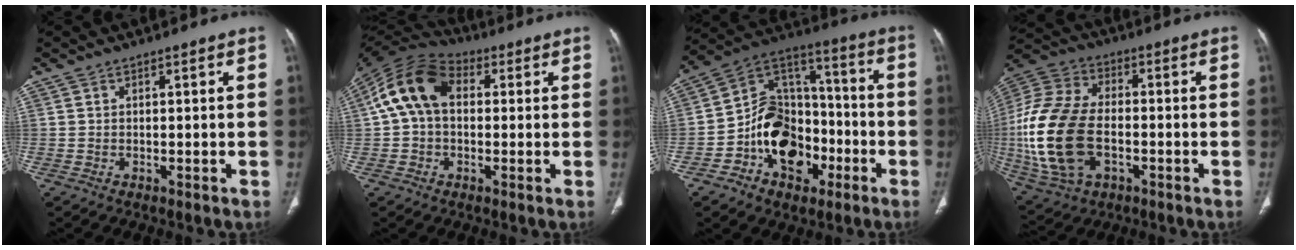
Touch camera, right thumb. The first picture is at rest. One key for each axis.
{"total": 12.9, "fx": 1.8, "fy": 8.8, "fz": 9.2, "tx": -0.170, "ty": 0.039, "tz": 0.021}
{"total": 17.8, "fx": -6.2, "fy": 13.0, "fz": 10.4, "tx": -0.123, "ty": 0.068, "tz": -0.103}
{"total": 22.0, "fx": -3.2, "fy": 13.6, "fz": 16.9, "tx": -0.375, "ty": 0.007, "tz": -0.052}